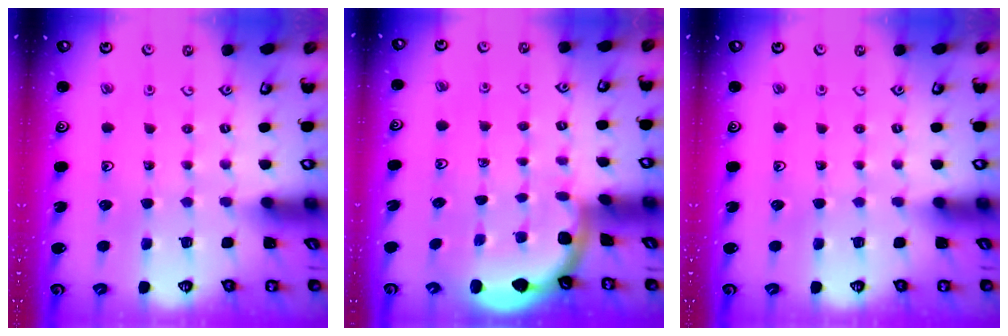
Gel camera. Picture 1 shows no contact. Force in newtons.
{"total": 1.7, "press": 1.6, "slide": 0.1}
{"total": 0.0}